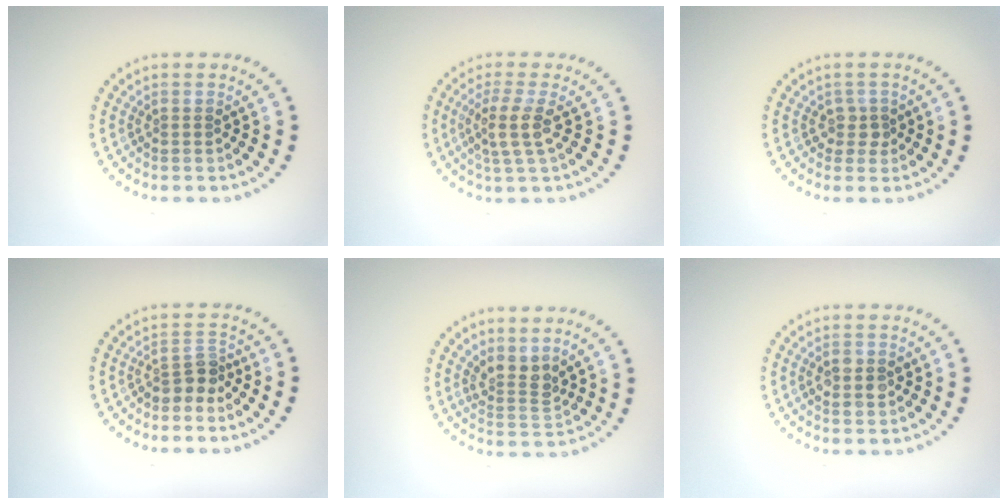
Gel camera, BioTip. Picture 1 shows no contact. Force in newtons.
{"total": 2.9, "press": 2.3, "slide": 1.8}
{"total": 1.4, "press": 1.1, "slide": 0.8}
{"total": 2.3, "press": 1.8, "slide": 1.5}
{"total": 2.6, "press": 1.9, "slide": 1.8}
{"total": 2.5, "press": 2.5, "slide": 0.1}